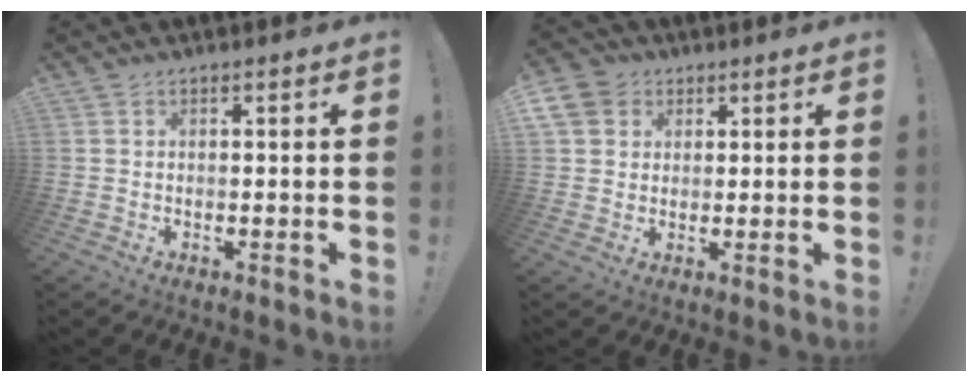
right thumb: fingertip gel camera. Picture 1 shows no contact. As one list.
[{"total": 7.2, "force": [3.2, 6.0, 2.3], "torque": [-0.045, -0.013, 0.064]}]